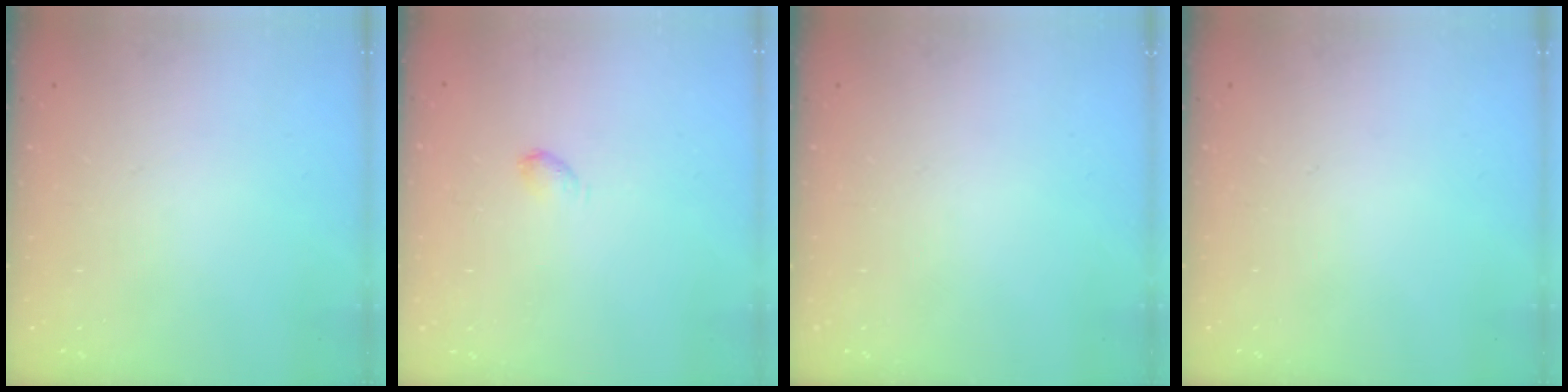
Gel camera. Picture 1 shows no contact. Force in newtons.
{"total": 2.9, "press": 2.9, "slide": 0.5}
{"total": 0.0}
{"total": 0.0}